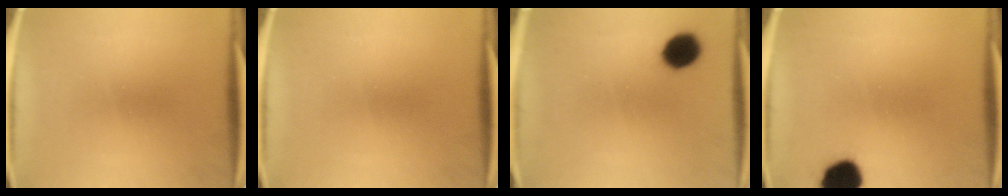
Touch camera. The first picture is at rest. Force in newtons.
{"total": 0.0}
{"total": 7.6}
{"total": 10.4}